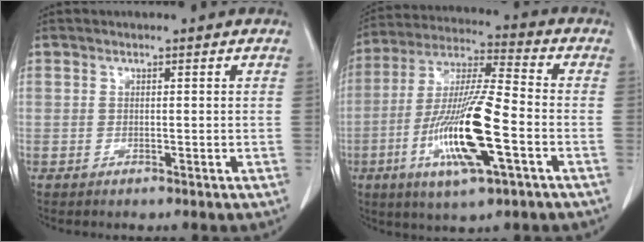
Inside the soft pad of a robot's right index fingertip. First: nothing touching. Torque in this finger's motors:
{"motor_torque": [2.14, 0.00, 1.04, 0.20]}